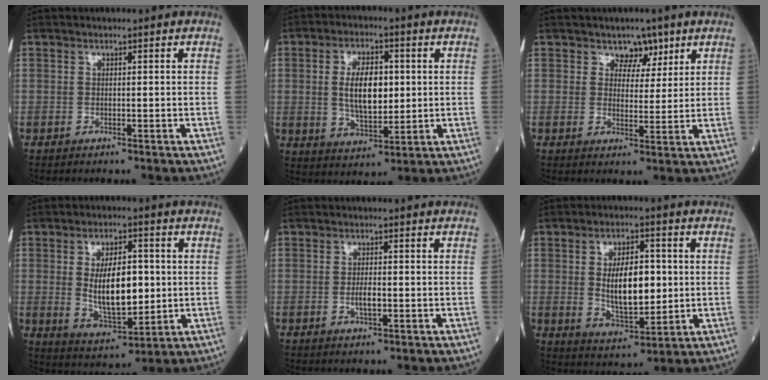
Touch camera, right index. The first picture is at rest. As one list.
[{"total": 8.8, "force": [0.9, 4.0, 7.8], "torque": [-0.150, 0.004, 0.021]}, {"total": 3.8, "force": [2.5, 2.5, 1.2], "torque": [-0.006, 0.000, 0.037]}, {"total": 11.1, "force": [0.5, 4.6, 10.1], "torque": [-0.184, -0.005, 0.017]}, {"total": 2.3, "force": [-0.6, 0.5, 2.2], "torque": [-0.043, 0.000, -0.010]}, {"total": 10.0, "force": [0.6, 4.2, 9.1], "torque": [-0.163, -0.001, 0.017]}]